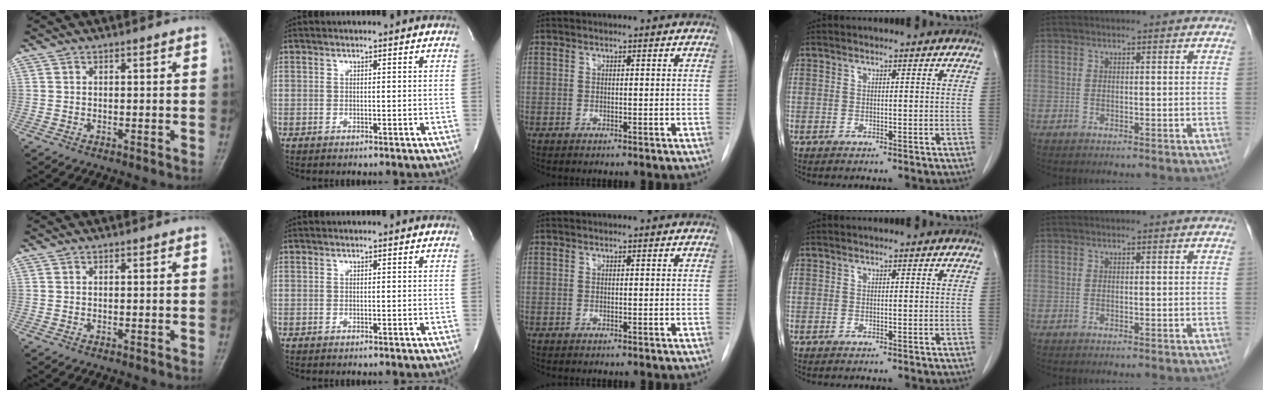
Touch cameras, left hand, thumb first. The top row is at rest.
{}